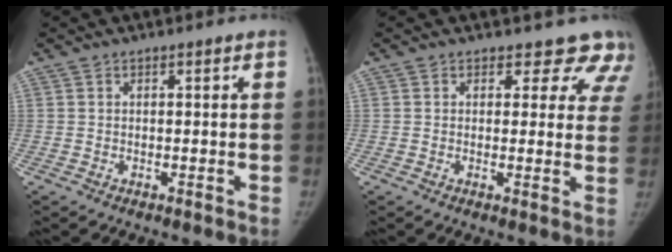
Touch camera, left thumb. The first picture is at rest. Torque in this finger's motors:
{"motor_torque": [-0.36, -0.22, 0.12, 0.01, -0.03]}